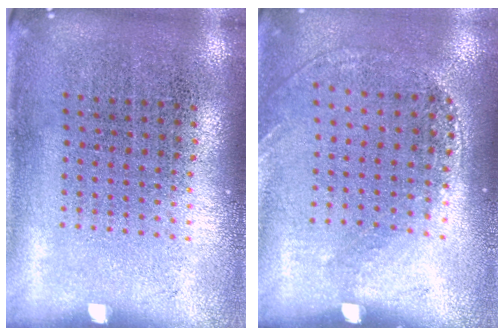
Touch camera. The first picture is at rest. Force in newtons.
{"total": 1.3, "press": 1.0, "slide": 0.8}